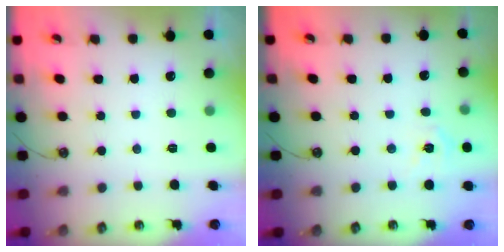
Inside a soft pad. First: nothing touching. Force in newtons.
{"total": 5.6, "press": 5.6, "slide": 0.5}